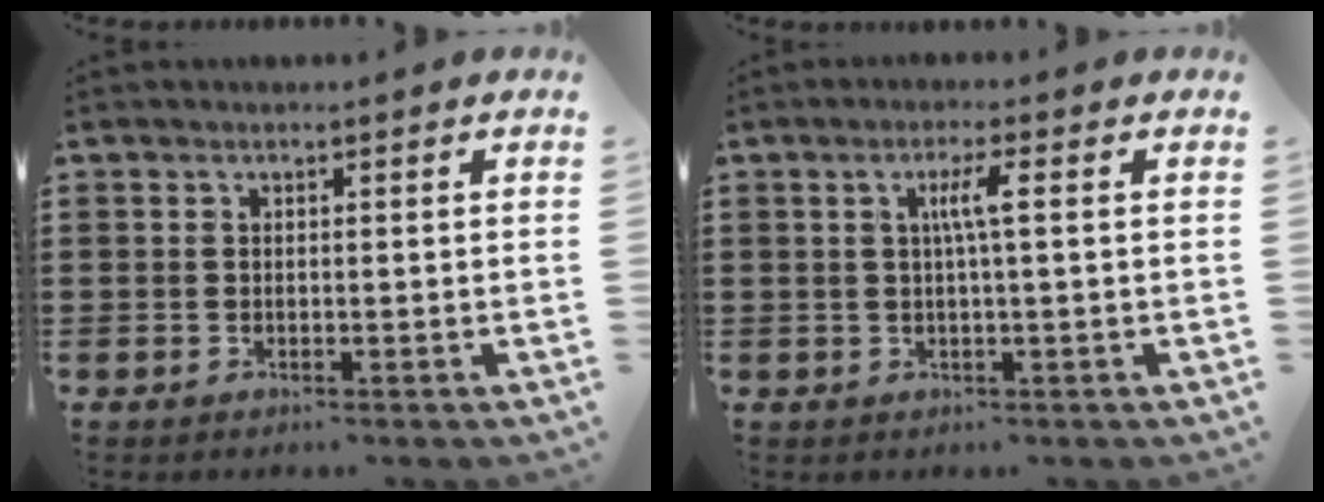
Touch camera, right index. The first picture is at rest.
{"total": 3.4, "force": [0.4, 0.0, 3.4], "torque": [-0.065, -0.001, 0.003]}